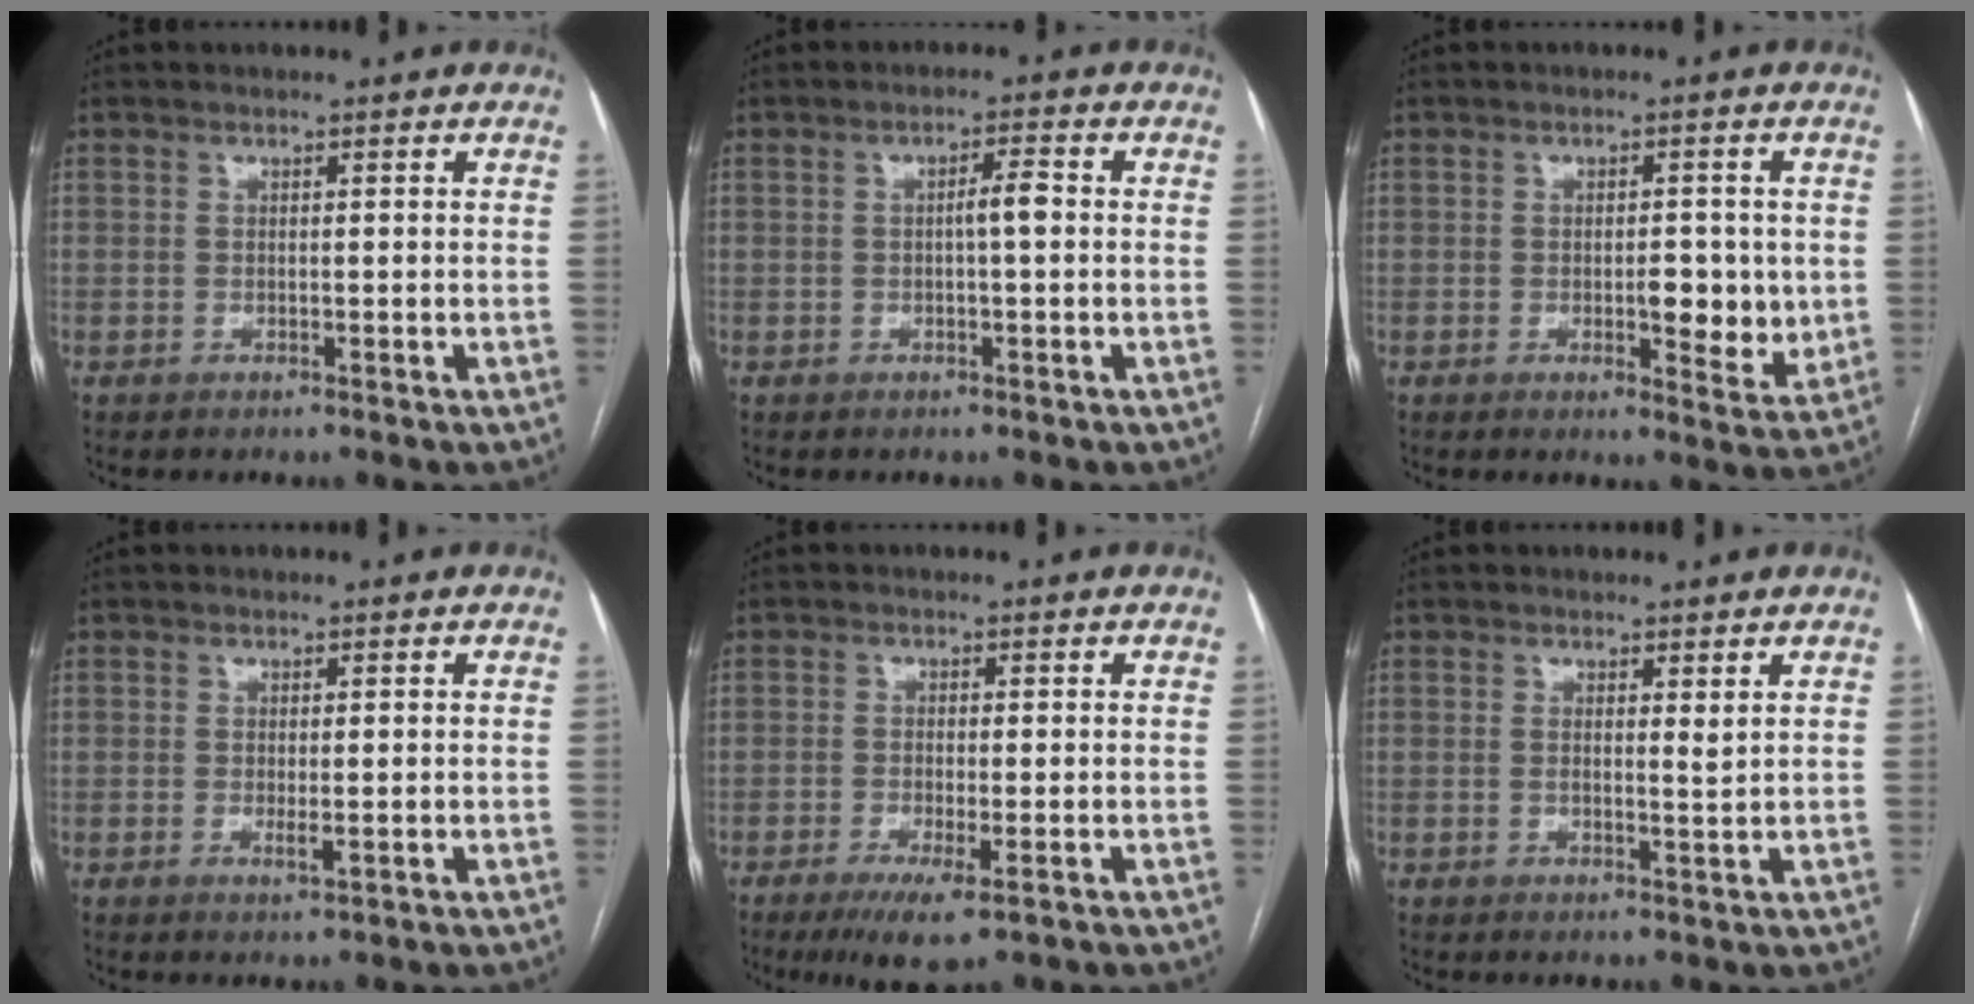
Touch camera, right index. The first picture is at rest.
{"total": 2.7, "force": [0.0, 0.3, 2.7], "torque": [-0.043, 0.006, -0.001]}
{"total": 6.0, "force": [-0.4, 2.4, 5.5], "torque": [-0.071, -0.006, -0.001]}
{"total": 1.5, "force": [-0.3, 0.5, 1.4], "torque": [-0.024, -0.004, -0.003]}
{"total": 5.7, "force": [-3.1, 1.1, 4.6], "torque": [-0.081, -0.014, -0.048]}
{"total": 1.4, "force": [0.7, 0.1, 1.2], "torque": [-0.023, -0.006, 0.011]}